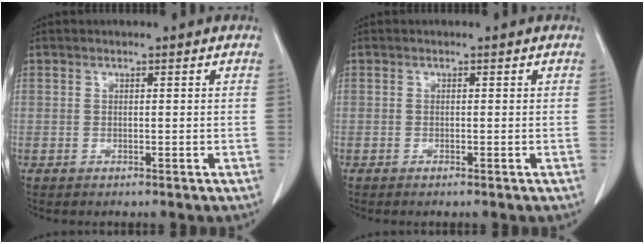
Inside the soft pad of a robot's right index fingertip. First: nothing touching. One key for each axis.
{"total": 0.5, "fx": -0.4, "fy": -0.1, "fz": 0.4, "tx": -0.008, "ty": 0.000, "tz": -0.006}